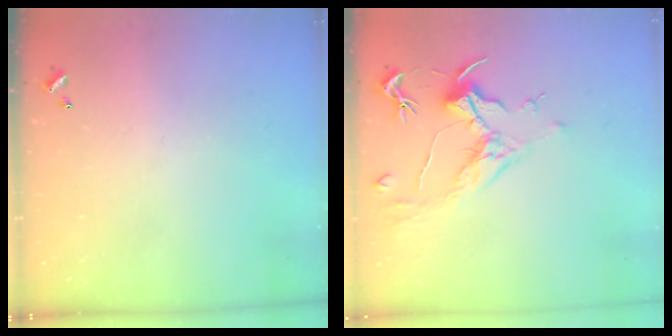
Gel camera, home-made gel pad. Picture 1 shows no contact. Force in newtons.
{"total": 1.5, "press": 1.3, "slide": 0.8}